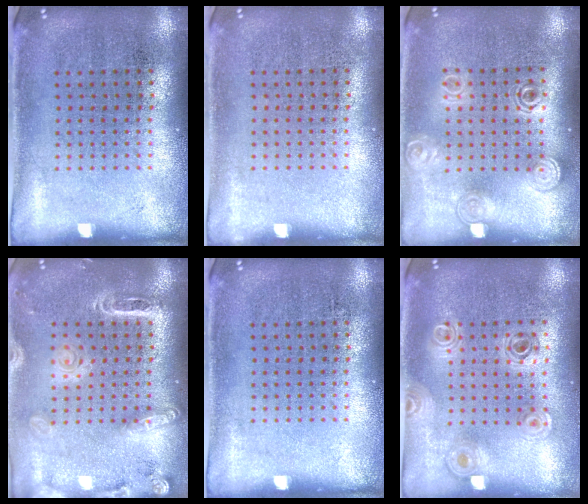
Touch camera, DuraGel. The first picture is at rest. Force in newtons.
{"total": 0.0}
{"total": 1.5, "press": 1.2, "slide": 0.9}
{"total": 2.0, "press": 1.8, "slide": 0.8}
{"total": 0.0}
{"total": 1.0, "press": 0.9, "slide": 0.2}